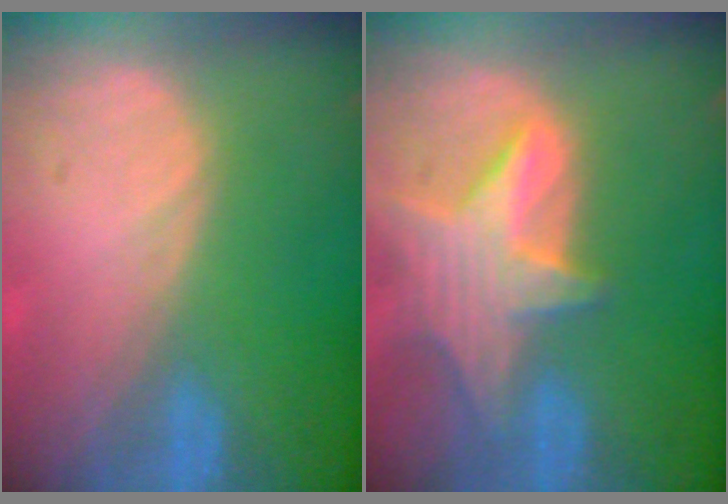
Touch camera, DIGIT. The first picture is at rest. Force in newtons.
{"total": 8.4, "press": 7.5, "slide": 3.7}